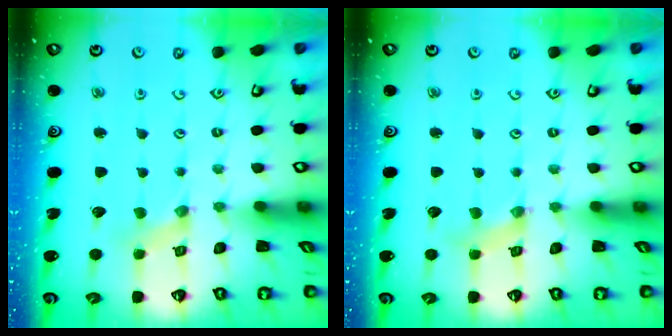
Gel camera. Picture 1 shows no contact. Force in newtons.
{"total": 1.3, "press": 1.3, "slide": 0.4}